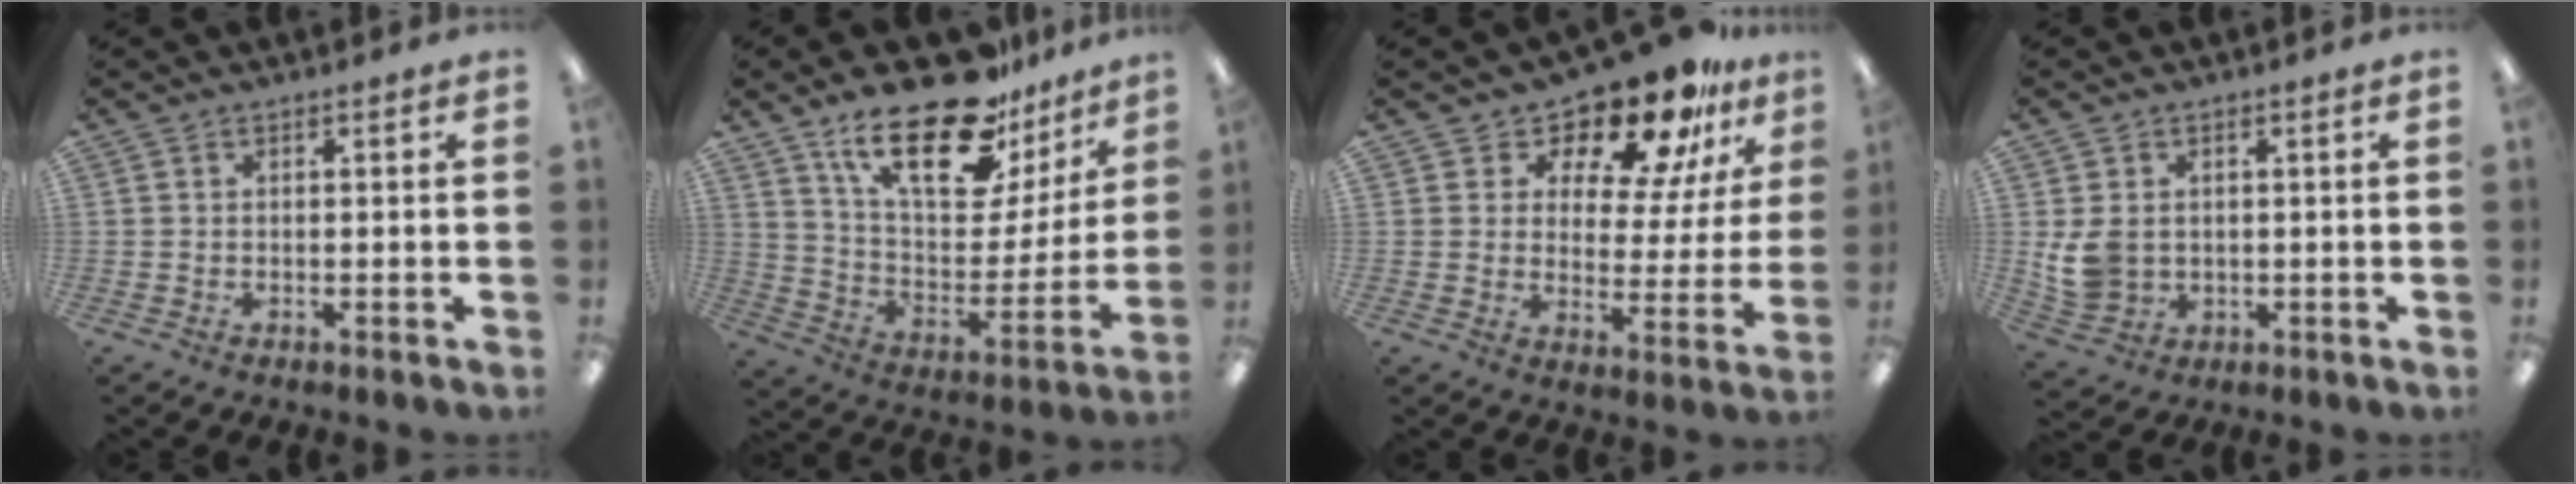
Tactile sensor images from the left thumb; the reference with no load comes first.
{"total": 24.0, "force": [16.9, 9.5, 14.1], "torque": [-0.231, -0.106, 0.291]}
{"total": 14.5, "force": [12.2, 5.1, 5.9], "torque": [-0.105, -0.095, 0.210]}
{"total": 6.3, "force": [0.6, 5.5, 3.2], "torque": [-0.068, 0.009, 0.017]}